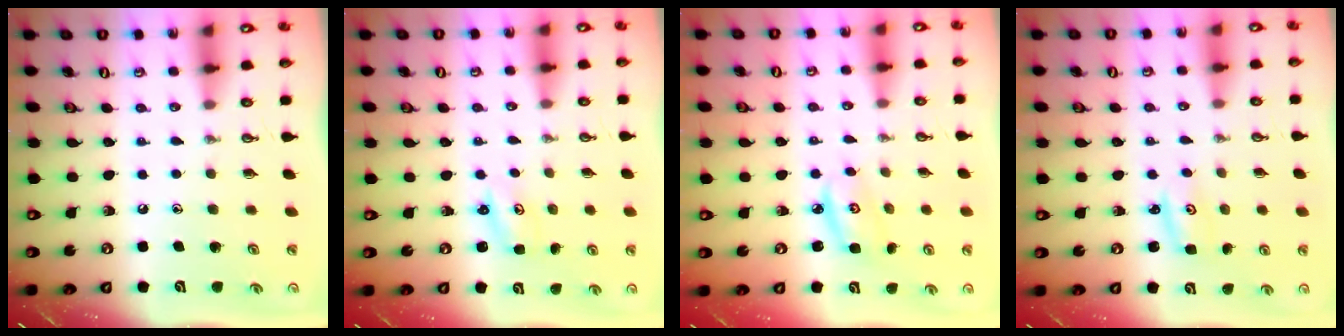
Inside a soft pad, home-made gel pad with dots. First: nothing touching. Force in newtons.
{"total": 1.8, "press": 1.8, "slide": 0.2}
{"total": 4.3, "press": 4.3, "slide": 0.3}
{"total": 2.6, "press": 2.6, "slide": 0.3}